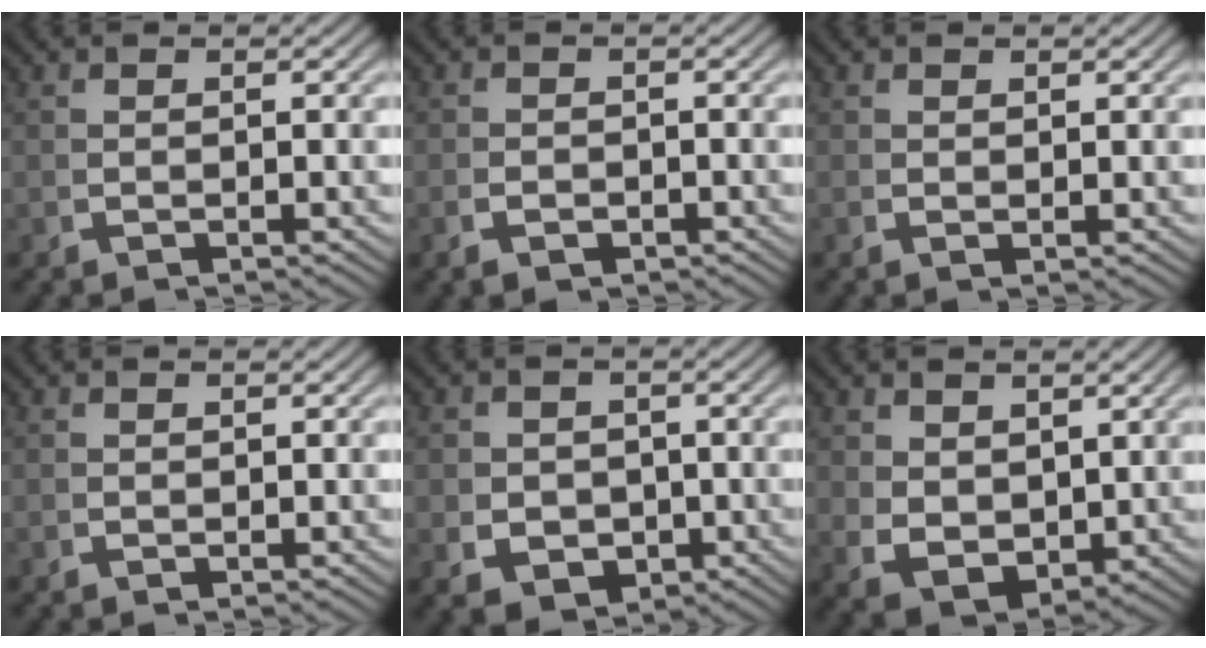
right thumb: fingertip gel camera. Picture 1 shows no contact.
{"total": 1.3, "force": [-1.0, 0.7, 0.6], "torque": [-0.006, -0.004, -0.015]}
{"total": 0.6, "force": [0.5, 0.1, 0.3], "torque": [-0.003, 0.000, 0.010]}
{"total": 0.0}
{"total": 5.5, "force": [-1.3, 4.4, 2.9], "torque": [-0.055, -0.028, -0.004]}
{"total": 5.8, "force": [0.1, 4.3, 3.9], "torque": [-0.090, -0.035, 0.028]}